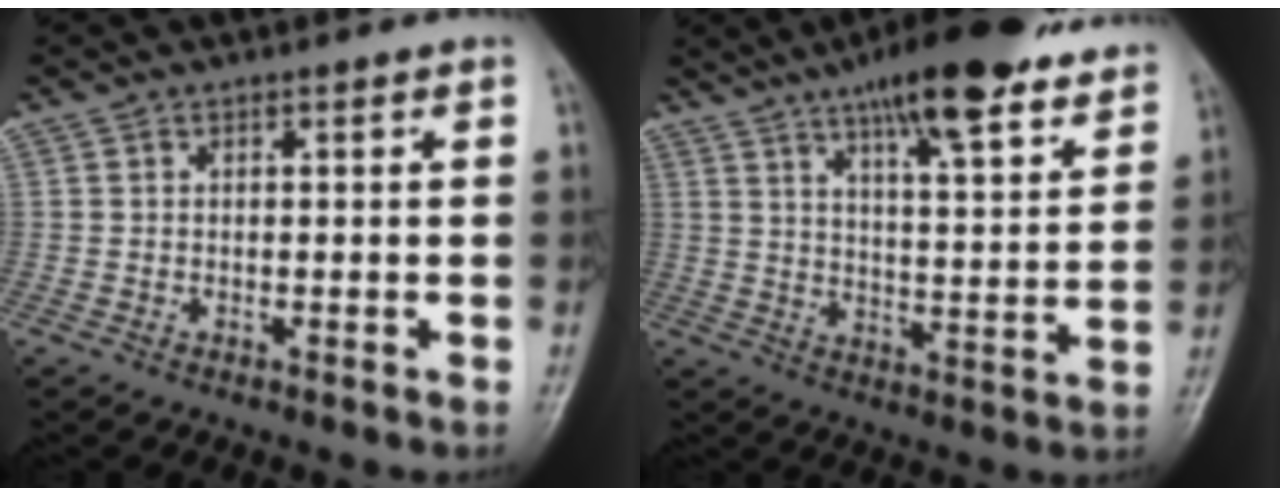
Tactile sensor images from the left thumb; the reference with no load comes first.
{"total": 17.7, "force": [12.2, 4.5, 12.0], "torque": [-0.151, -0.046, 0.184]}